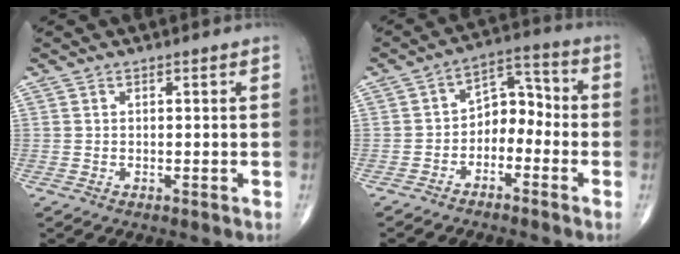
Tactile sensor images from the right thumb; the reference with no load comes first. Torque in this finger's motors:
{"motor_torque": [0.42, -0.32, -0.04, -0.19, 0.01]}